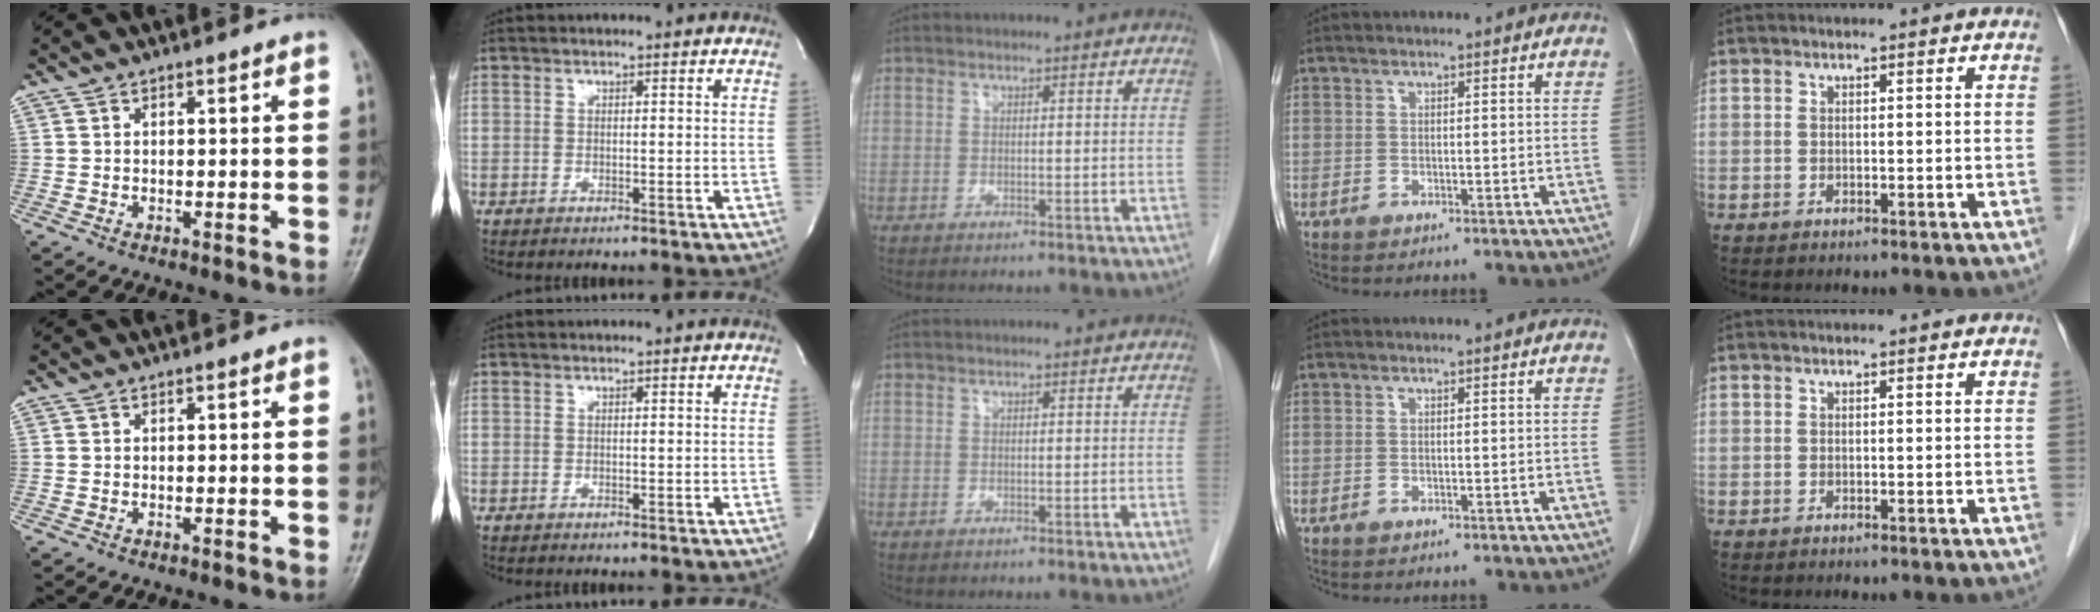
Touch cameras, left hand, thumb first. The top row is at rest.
{}